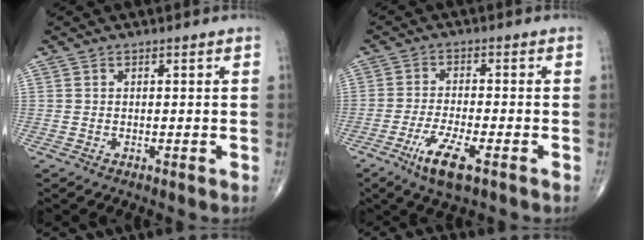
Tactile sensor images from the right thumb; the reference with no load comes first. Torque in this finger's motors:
{"motor_torque": [0.39, 0.19, 0.10, -0.17, 0.18]}